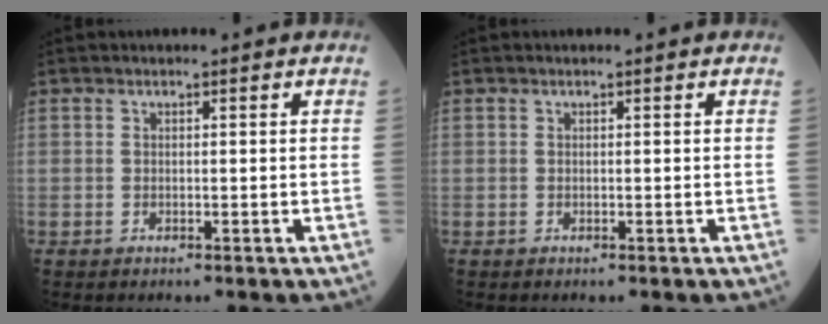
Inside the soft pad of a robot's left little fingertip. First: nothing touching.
{"total": 0.0}